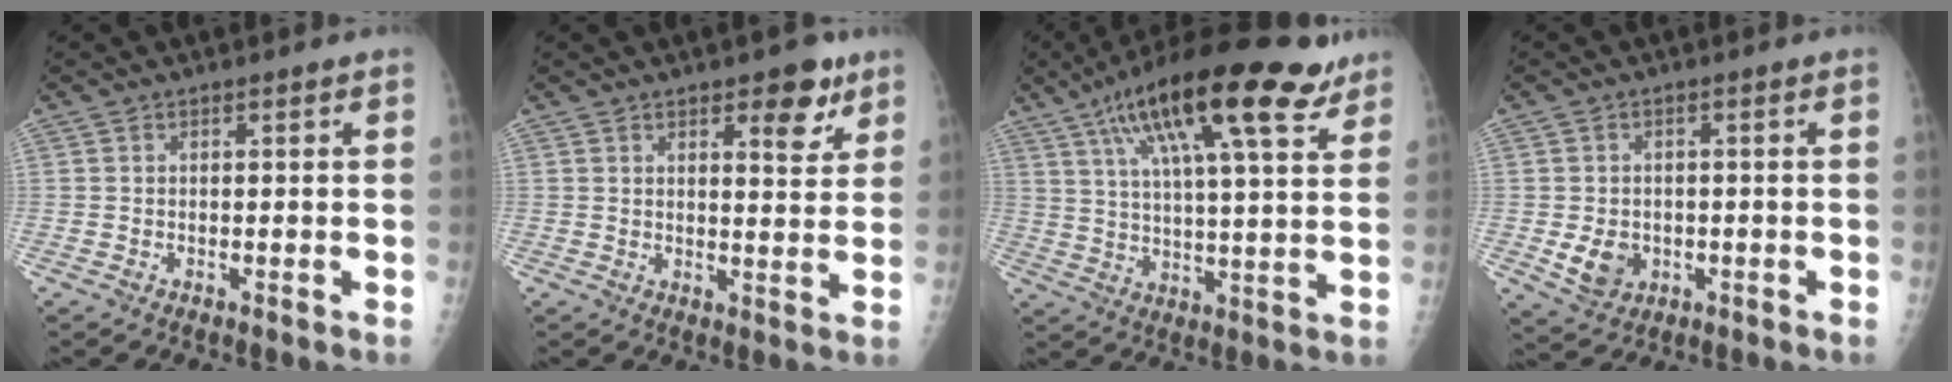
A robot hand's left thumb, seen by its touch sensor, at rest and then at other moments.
{"total": 7.0, "force": [4.1, 2.8, 4.9], "torque": [-0.040, -0.022, 0.050]}
{"total": 22.9, "force": [13.0, 5.9, 17.8], "torque": [-0.280, -0.016, 0.207]}
{"total": 5.4, "force": [-1.3, 4.4, 2.8], "torque": [-0.033, 0.003, -0.011]}